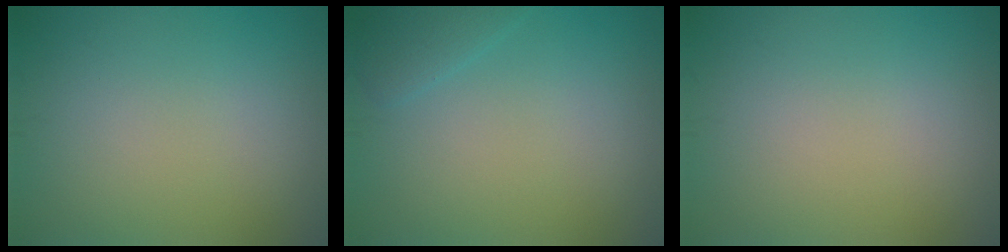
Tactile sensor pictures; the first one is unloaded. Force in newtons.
{"total": 1.3, "press": 1.3, "slide": 0.1}
{"total": 0.0}